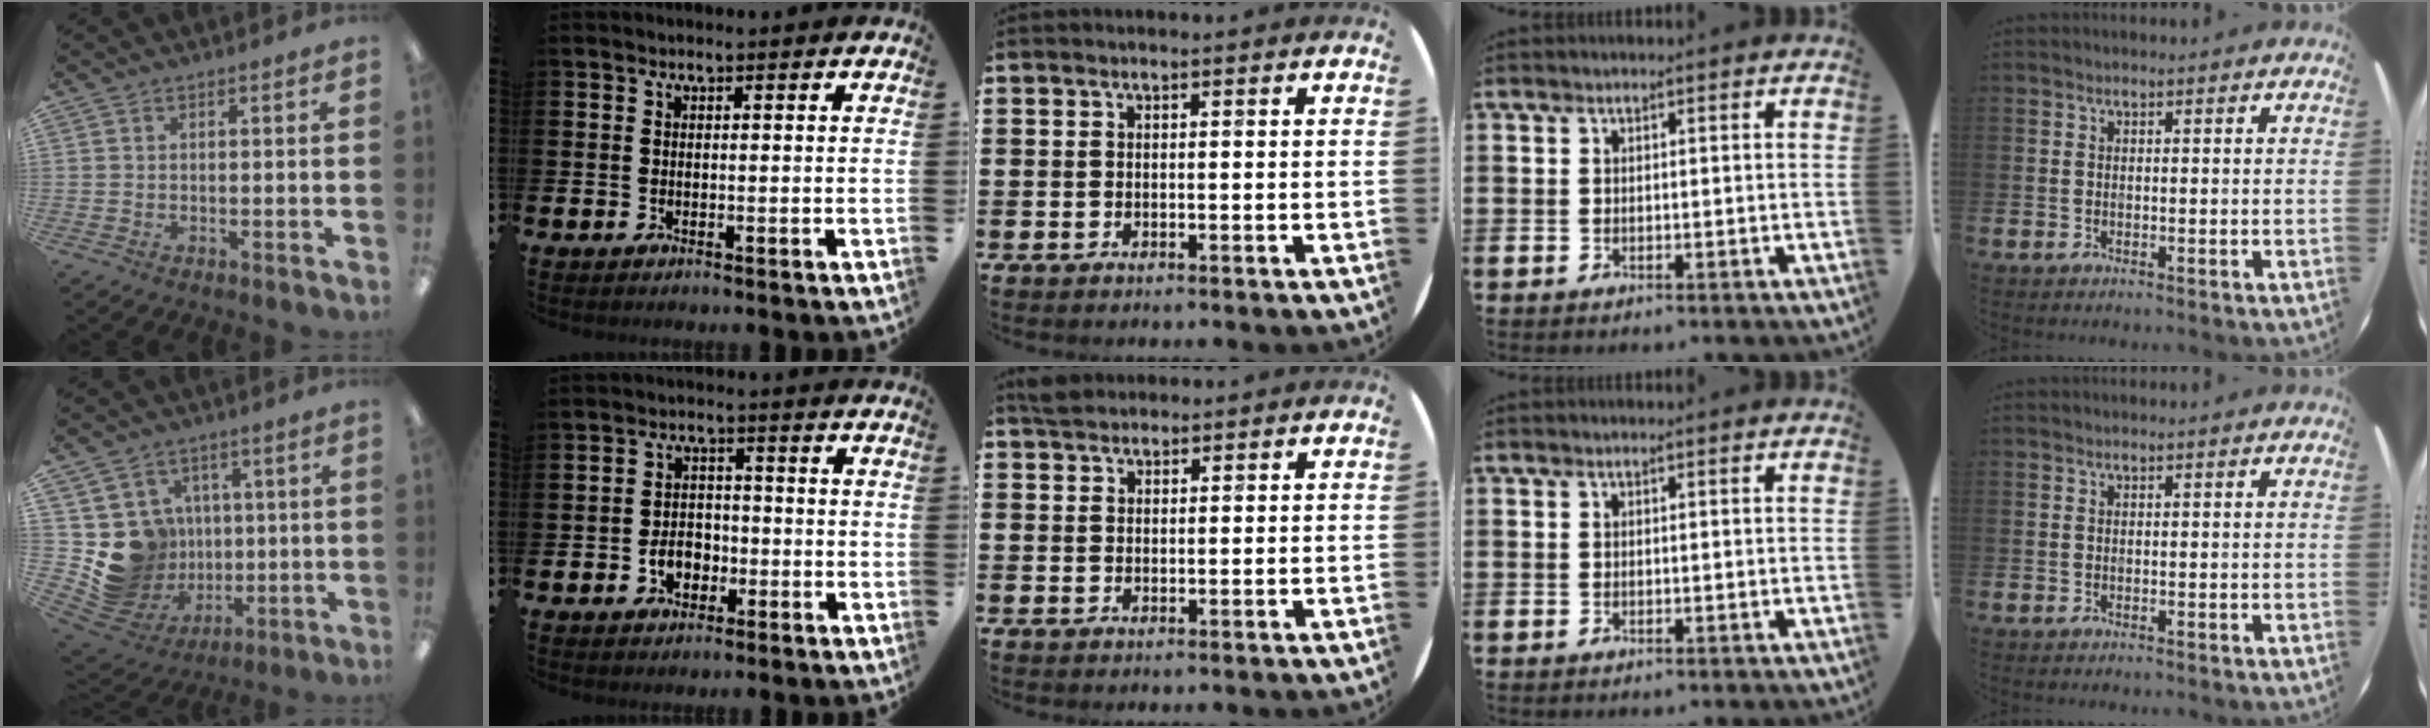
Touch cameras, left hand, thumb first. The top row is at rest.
{"thumb": {"total": 12.9, "force": [1.2, 12.6, 2.2], "torque": [-0.067, -0.012, 0.056]}, "index": {"total": 3.6, "force": [-1.4, 2.7, 1.9], "torque": [-0.024, -0.002, -0.034]}, "middle": {"total": 2.1, "force": [1.9, 0.8, 0.3], "torque": [-0.002, 0.002, 0.036]}}